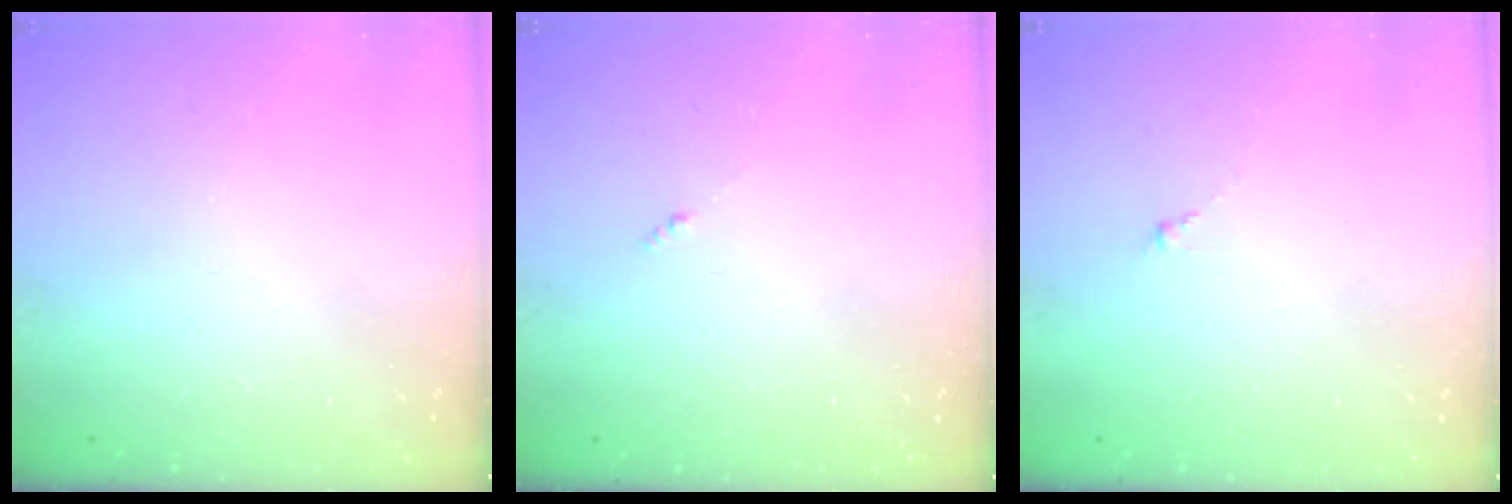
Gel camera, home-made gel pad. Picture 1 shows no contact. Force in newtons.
{"total": 0.0}
{"total": 0.0}